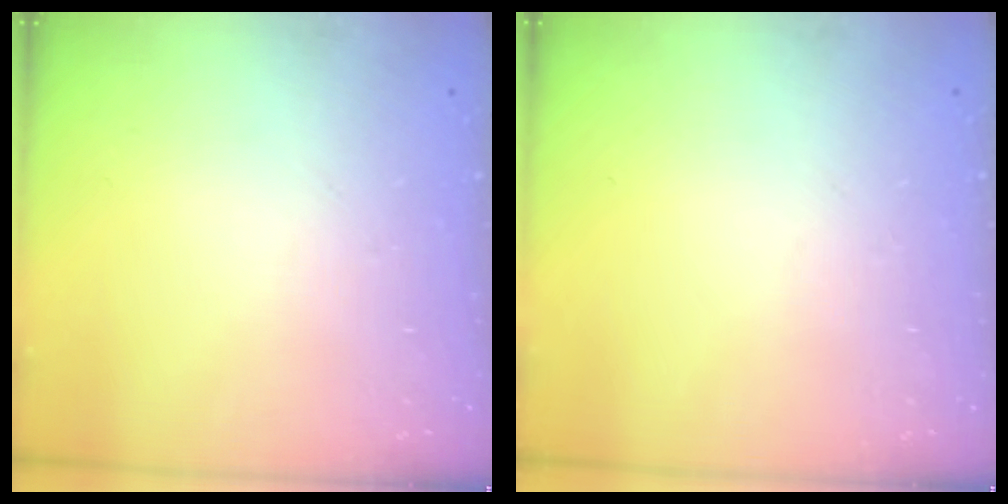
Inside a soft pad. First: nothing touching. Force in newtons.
{"total": 0.0}